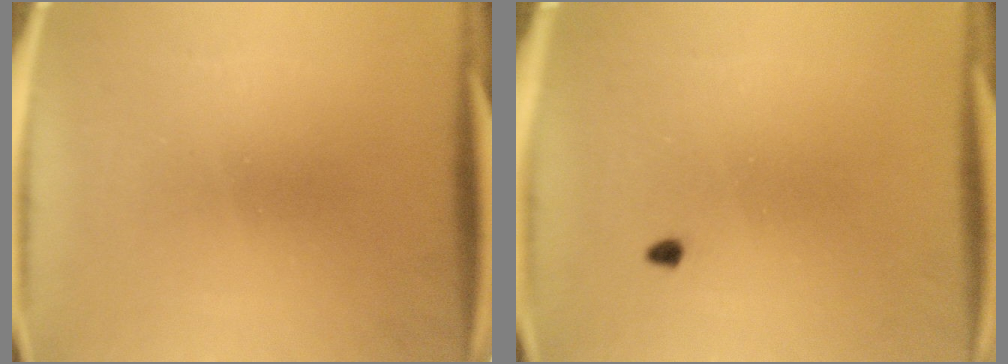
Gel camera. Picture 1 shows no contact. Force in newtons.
{"total": 0.7}